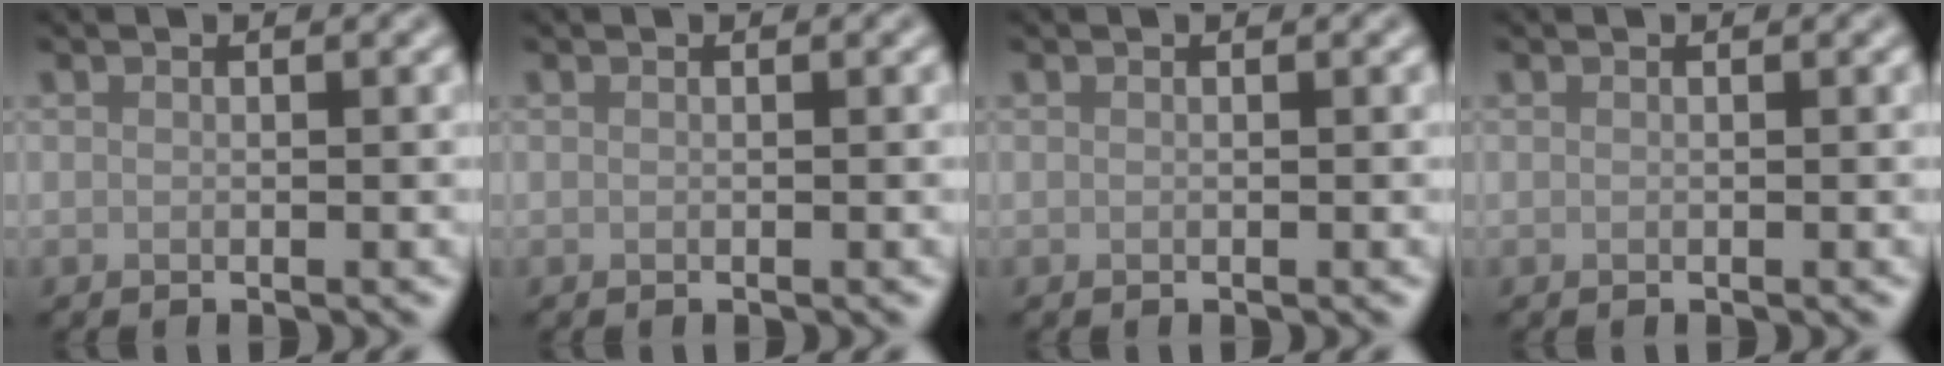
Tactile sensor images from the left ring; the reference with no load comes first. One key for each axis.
{"total": 0.0}
{"total": 0.0}
{"total": 0.0}